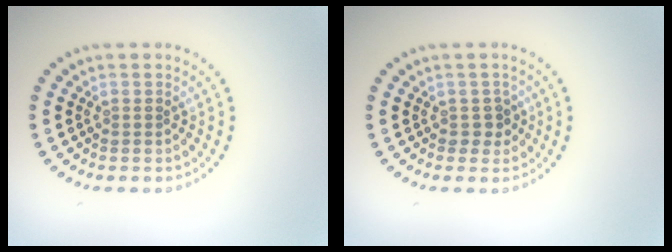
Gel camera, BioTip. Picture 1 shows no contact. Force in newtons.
{"total": 1.4, "press": 1.2, "slide": 0.7}